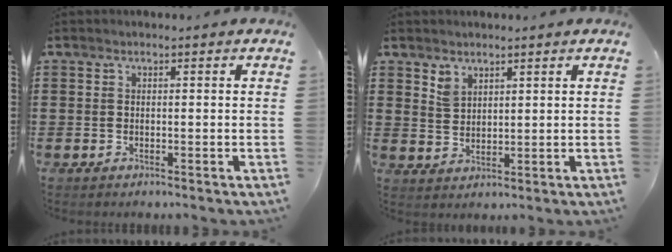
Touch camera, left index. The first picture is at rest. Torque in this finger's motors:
{"motor_torque": [0.08, -0.05, 0.00, 0.02]}